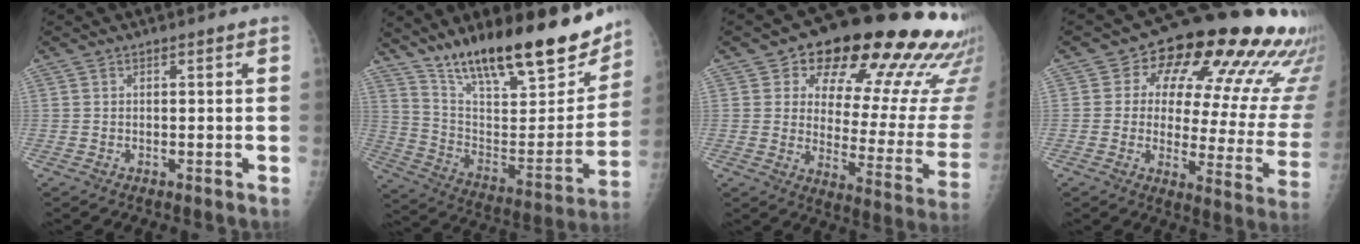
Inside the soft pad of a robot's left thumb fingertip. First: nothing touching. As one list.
[{"total": 26.9, "force": [19.7, 8.0, 16.5], "torque": [-0.221, -0.078, 0.315]}, {"total": 26.5, "force": [18.0, 11.4, 15.9], "torque": [-0.166, -0.072, 0.227]}, {"total": 23.7, "force": [12.8, 11.1, 16.6], "torque": [-0.181, -0.036, 0.156]}]